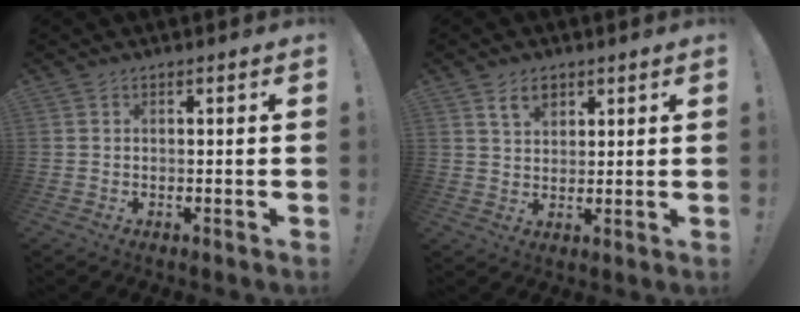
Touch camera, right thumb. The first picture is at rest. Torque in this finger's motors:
{"motor_torque": [-0.39, 0.54, -0.10, 0.14, 0.05]}